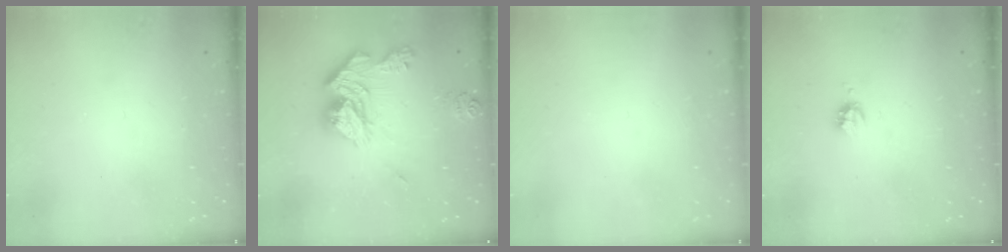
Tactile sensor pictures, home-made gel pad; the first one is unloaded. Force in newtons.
{"total": 16.0, "press": 16.0, "slide": 1.5}
{"total": 0.0}
{"total": 2.9, "press": 2.9, "slide": 0.3}